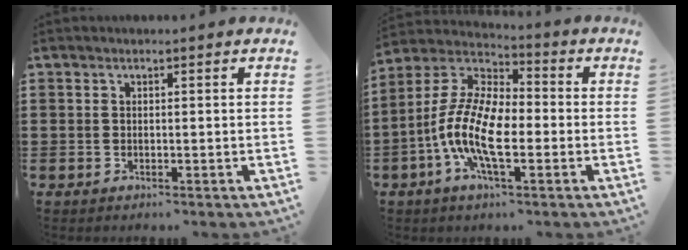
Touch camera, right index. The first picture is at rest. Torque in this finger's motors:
{"motor_torque": [2.14, 0.00, 1.06, 0.21]}